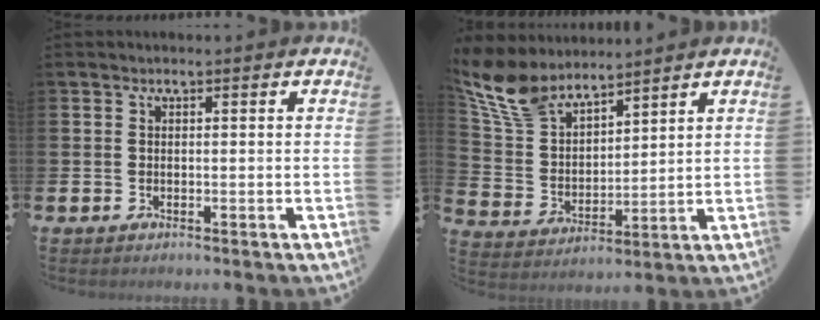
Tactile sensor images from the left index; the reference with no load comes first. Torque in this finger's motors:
{"motor_torque": [0.10, -1.18, 0.69, 0.21]}